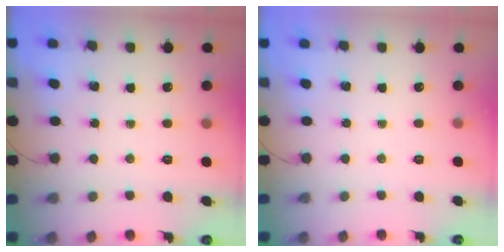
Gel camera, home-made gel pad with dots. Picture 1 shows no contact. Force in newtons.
{"total": 2.5, "press": 2.4, "slide": 0.5}